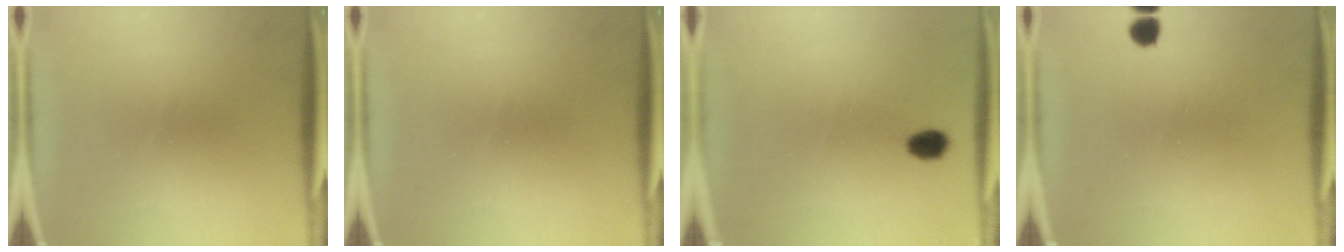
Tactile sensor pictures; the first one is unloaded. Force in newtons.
{"total": 0.0}
{"total": 3.2}
{"total": 2.1}